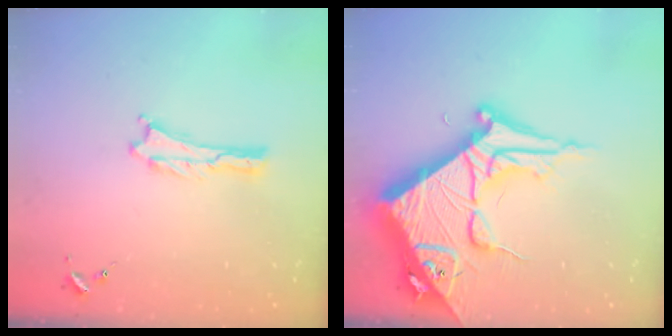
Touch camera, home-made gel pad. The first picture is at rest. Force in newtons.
{"total": 14.6, "press": 14.5, "slide": 1.6}